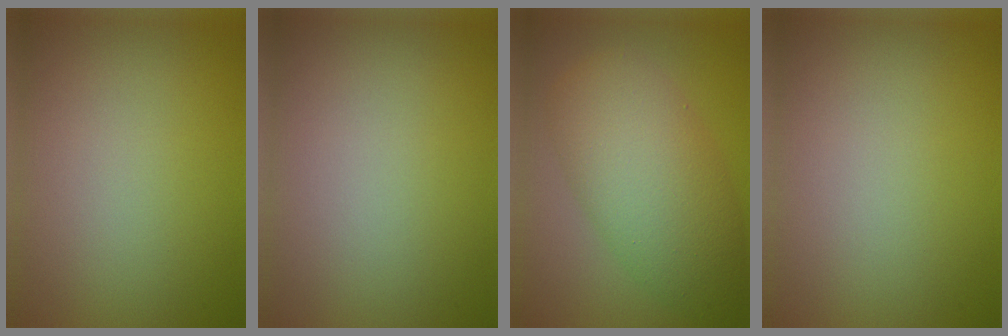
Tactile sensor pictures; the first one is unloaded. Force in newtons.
{"total": 0.0}
{"total": 7.9, "press": 7.9, "slide": 0.3}
{"total": 0.0}